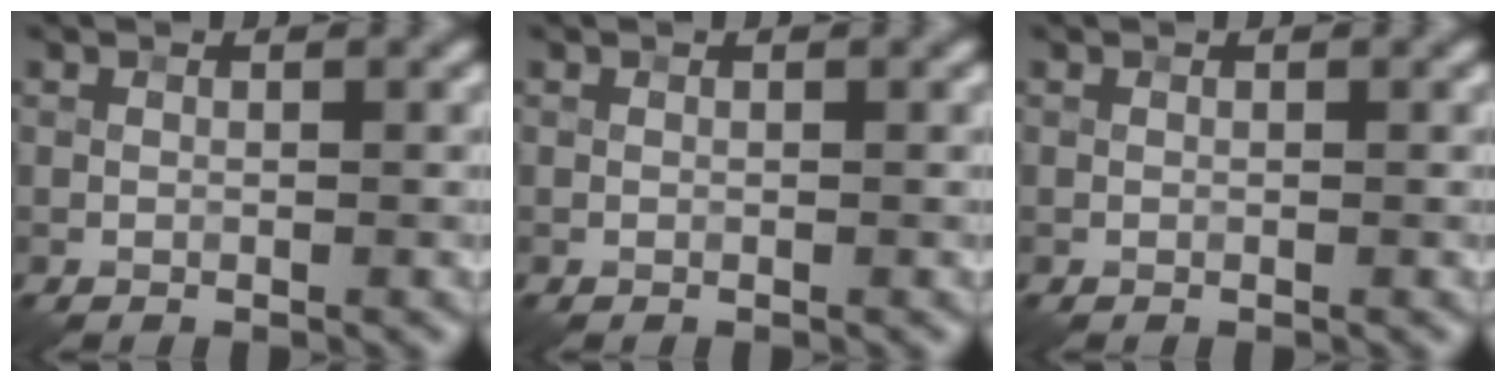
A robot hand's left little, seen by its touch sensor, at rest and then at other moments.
{"total": 0.0}
{"total": 0.0}